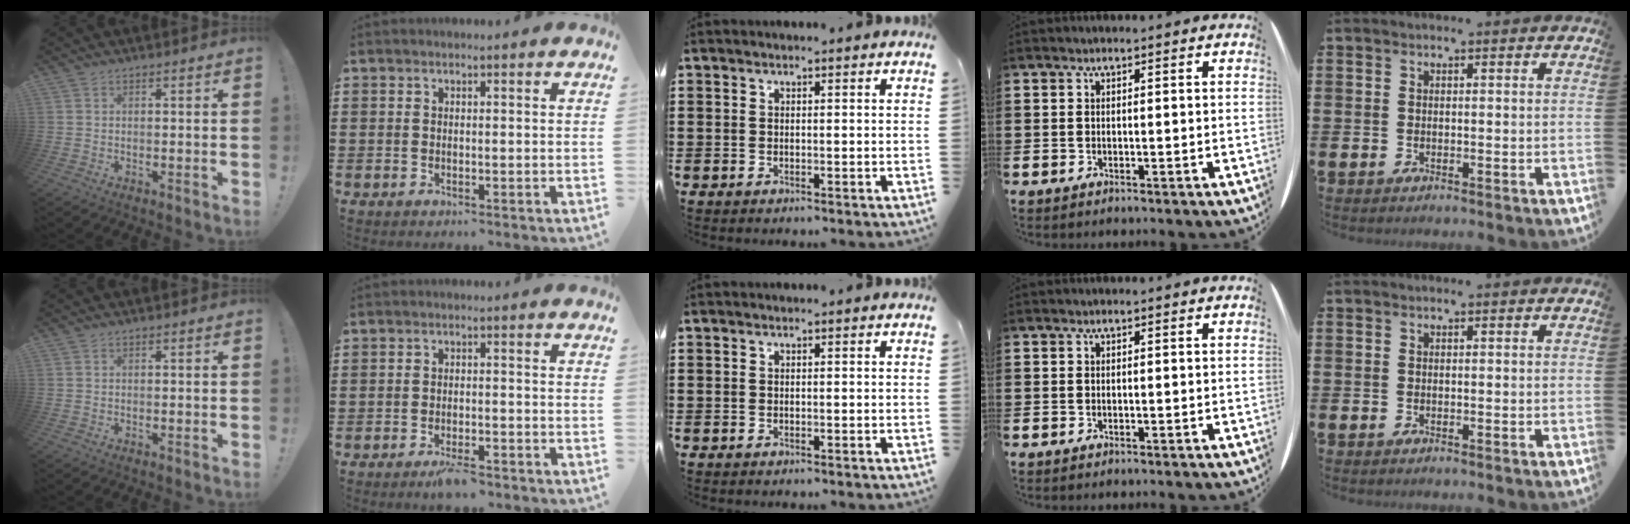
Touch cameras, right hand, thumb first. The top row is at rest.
{"index": {"total": 2.5, "force": [-1.9, 0.6, 1.4], "torque": [-0.024, 0.006, -0.036]}}